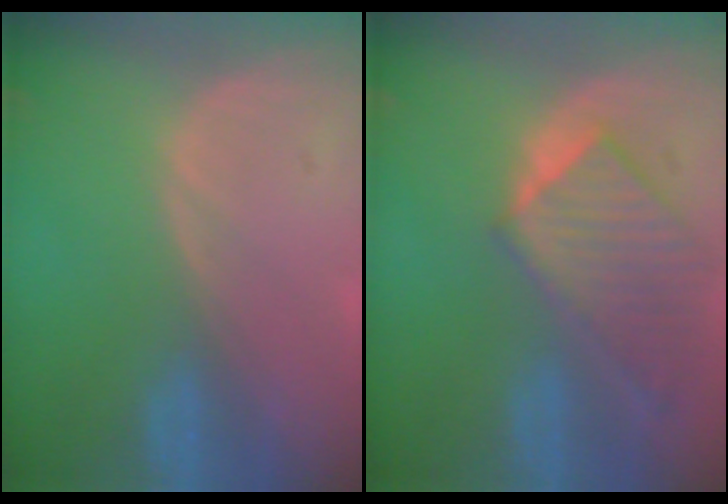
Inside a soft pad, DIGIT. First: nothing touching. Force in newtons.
{"total": 9.1, "press": 8.0, "slide": 4.4}